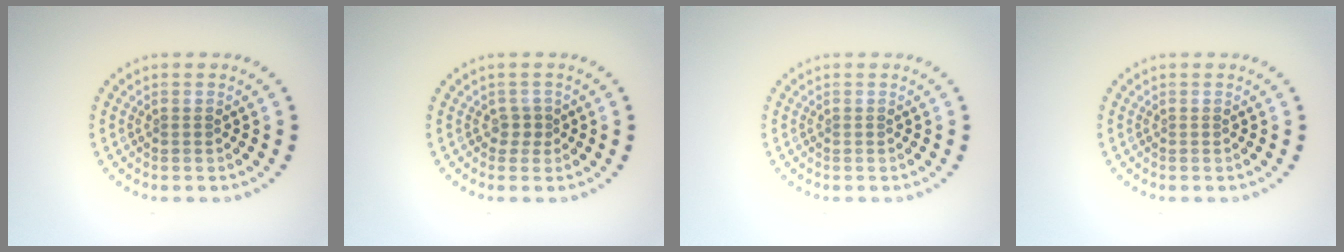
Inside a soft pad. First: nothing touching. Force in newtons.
{"total": 1.2, "press": 0.9, "slide": 0.8}
{"total": 0.0}
{"total": 0.0}